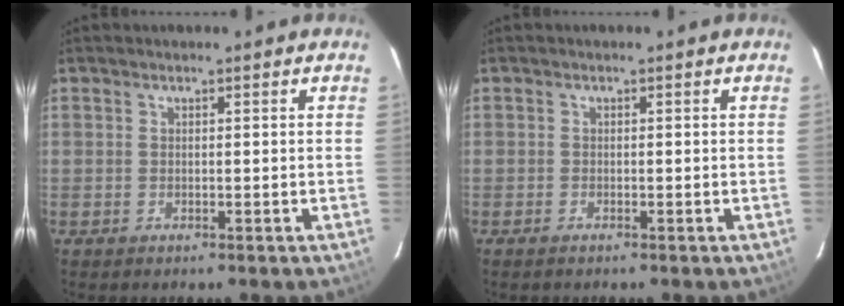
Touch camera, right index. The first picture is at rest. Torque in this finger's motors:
{"motor_torque": [-0.04, 0.01, -0.01, 0.01]}